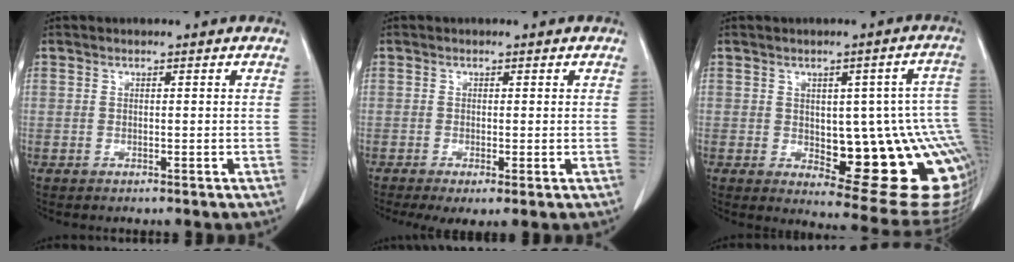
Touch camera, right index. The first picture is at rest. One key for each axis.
{"total": 3.5, "fx": -1.6, "fy": 1.0, "fz": 3.0, "tx": -0.050, "ty": -0.013, "tz": -0.025}
{"total": 20.4, "fx": -3.0, "fy": 6.5, "fz": 19.0, "tx": -0.148, "ty": 0.018, "tz": -0.011}